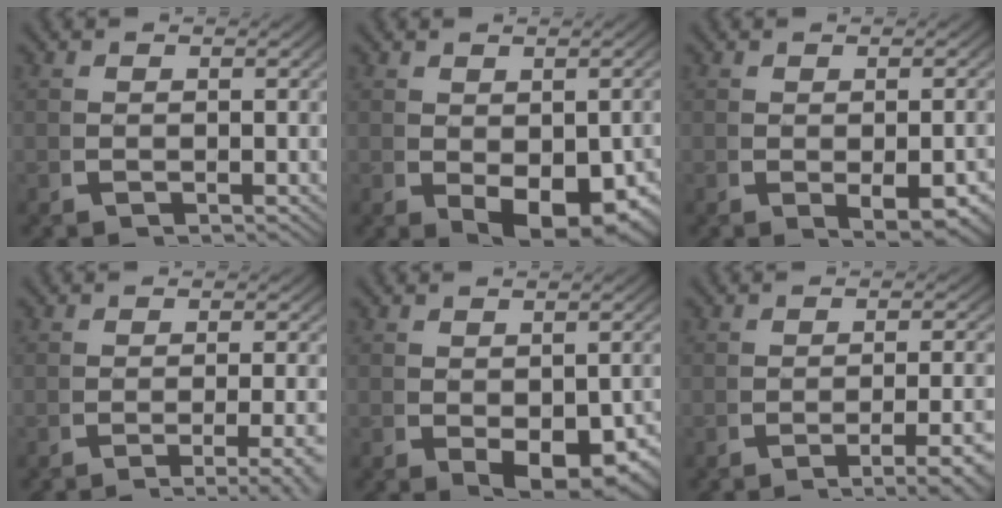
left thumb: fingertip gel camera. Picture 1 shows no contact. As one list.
[{"total": 5.7, "force": [-1.2, 3.2, 4.5], "torque": [-0.078, -0.033, 0.007]}, {"total": 3.3, "force": [-0.7, 1.5, 2.9], "torque": [-0.057, -0.015, 0.000]}, {"total": 5.2, "force": [-3.6, 1.2, 3.7], "torque": [-0.057, -0.008, -0.053]}, {"total": 5.4, "force": [-1.4, 3.1, 4.2], "torque": [-0.073, -0.037, 0.001]}, {"total": 4.6, "force": [-2.5, 0.8, 3.8], "torque": [-0.055, 0.000, -0.040]}]